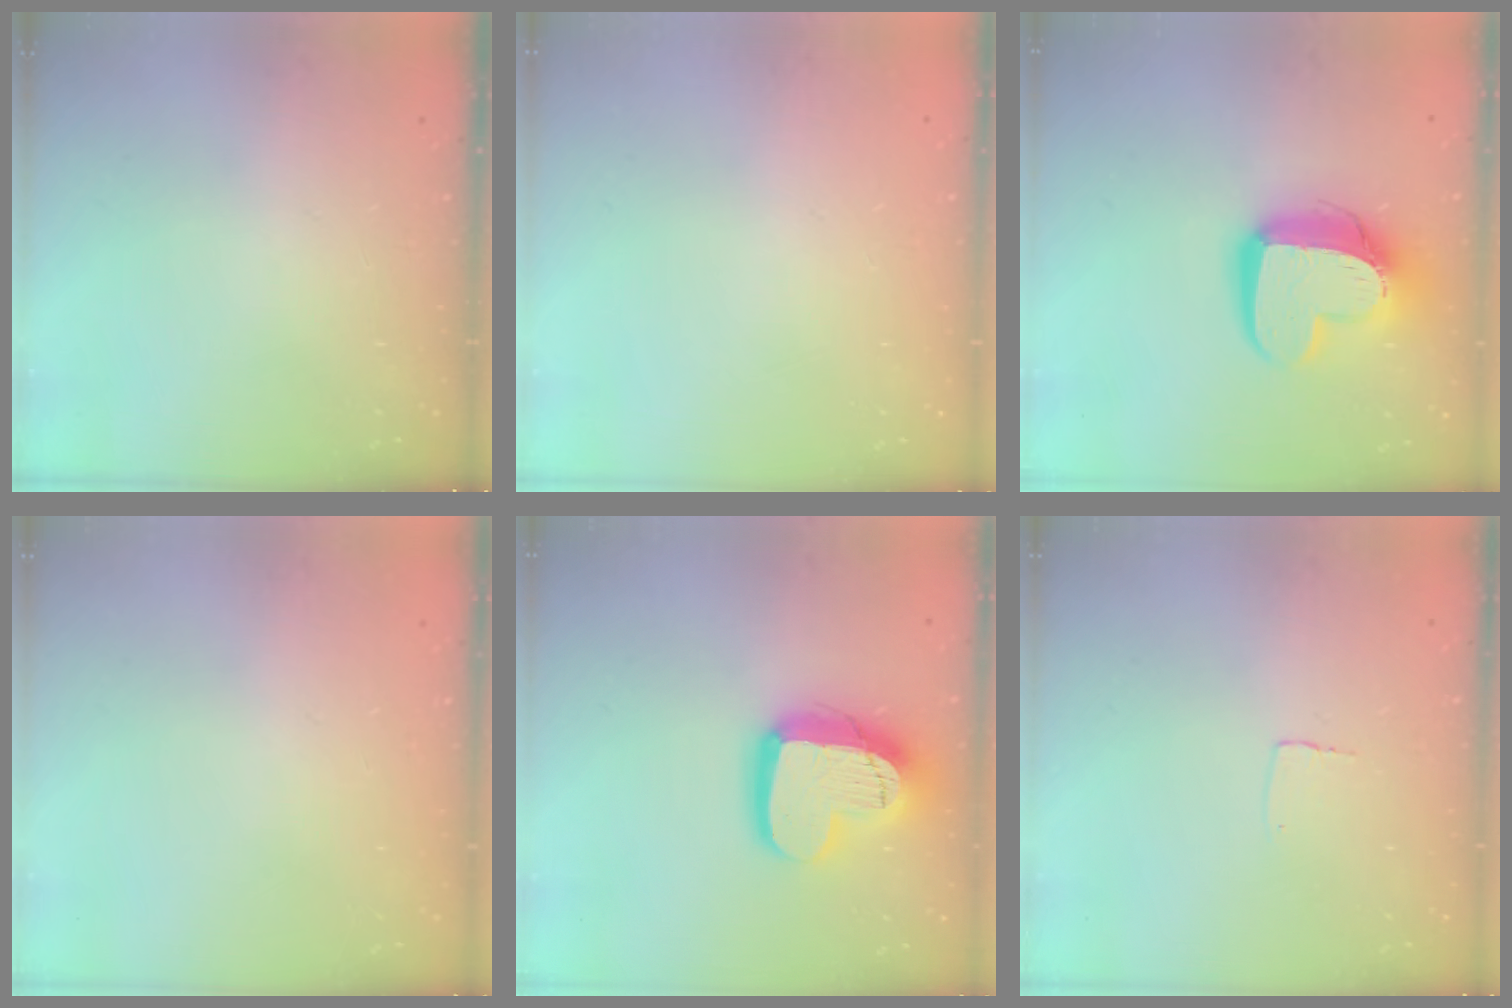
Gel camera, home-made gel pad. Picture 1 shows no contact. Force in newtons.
{"total": 0.0}
{"total": 14.9, "press": 14.8, "slide": 1.4}
{"total": 0.0}
{"total": 17.1, "press": 17.0, "slide": 1.5}
{"total": 2.6, "press": 2.6, "slide": 0.1}